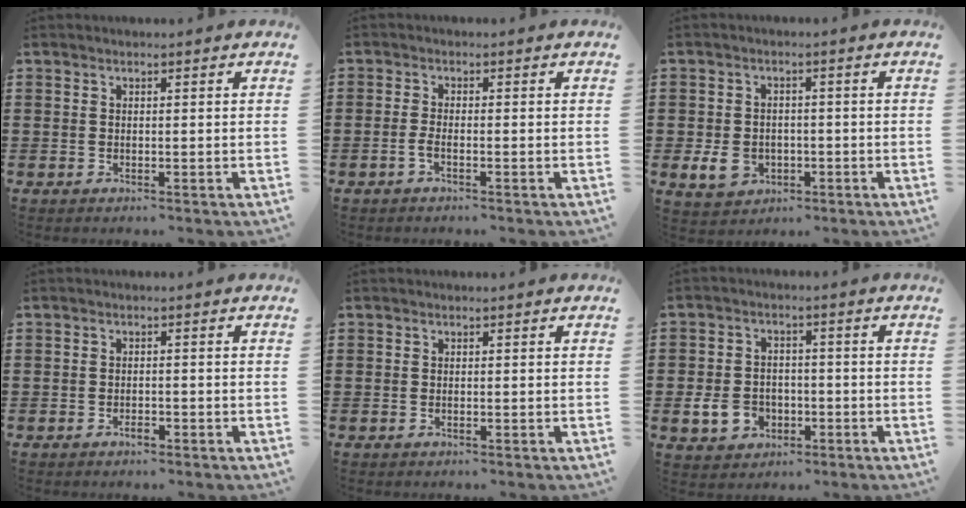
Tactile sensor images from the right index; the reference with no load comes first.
{"total": 1.6, "force": [-0.9, 0.1, 1.3], "torque": [-0.032, -0.005, -0.019]}
{"total": 4.7, "force": [-1.5, 3.6, 2.6], "torque": [-0.064, 0.000, -0.030]}
{"total": 1.3, "force": [-0.9, 0.4, 0.8], "torque": [-0.017, -0.004, -0.016]}
{"total": 0.0}
{"total": 5.3, "force": [-1.8, 4.2, 2.7], "torque": [-0.069, 0.005, -0.036]}